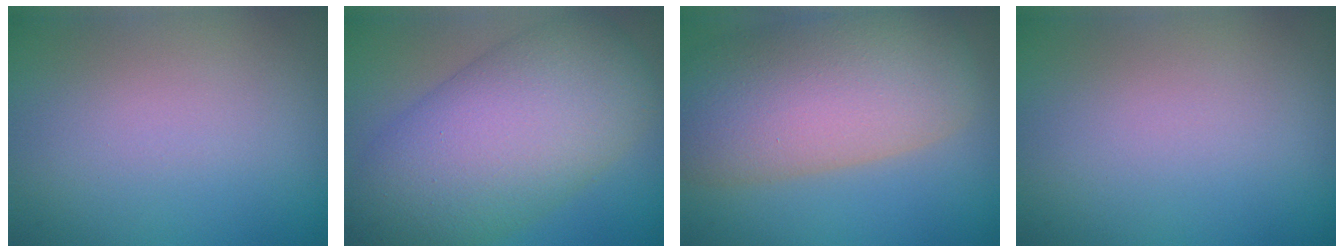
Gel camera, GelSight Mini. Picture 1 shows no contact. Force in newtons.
{"total": 11.3, "press": 11.3, "slide": 0.4}
{"total": 11.0, "press": 11.0, "slide": 0.8}
{"total": 0.0}